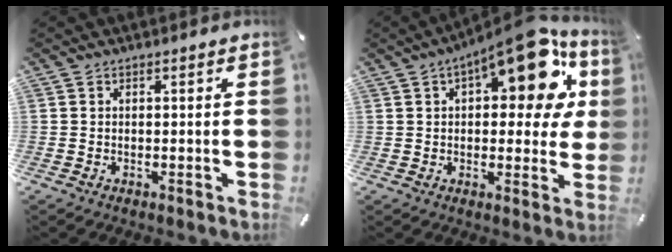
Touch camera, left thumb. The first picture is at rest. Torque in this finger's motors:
{"motor_torque": [2.50, 2.51, 2.03, -0.75, 0.17]}